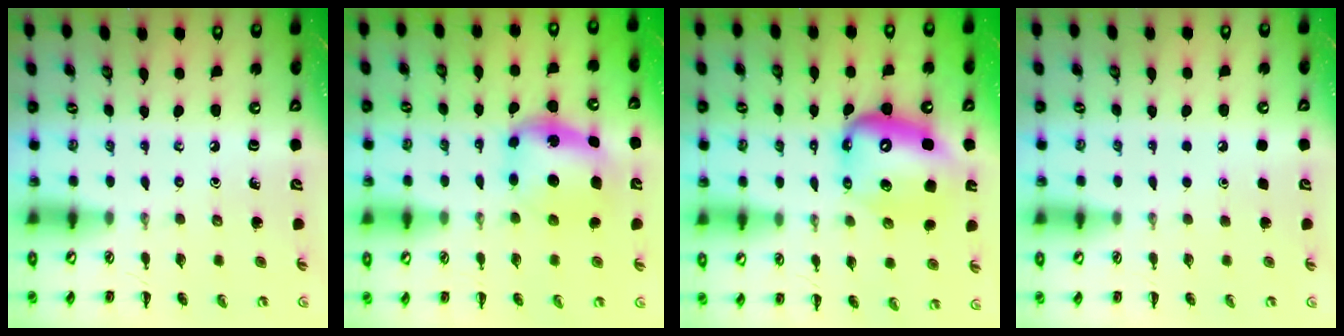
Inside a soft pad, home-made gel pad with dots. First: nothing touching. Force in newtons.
{"total": 6.0, "press": 6.0, "slide": 0.6}
{"total": 11.5, "press": 11.1, "slide": 2.9}
{"total": 1.8, "press": 1.8, "slide": 0.1}